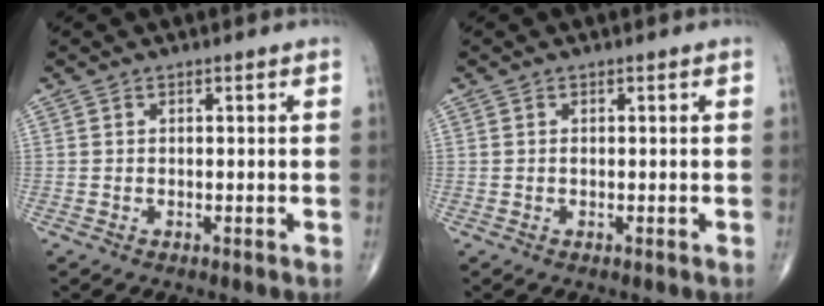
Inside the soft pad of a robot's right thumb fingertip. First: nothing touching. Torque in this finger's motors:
{"motor_torque": [0.35, -0.06, 0.29, -0.07, -0.02]}